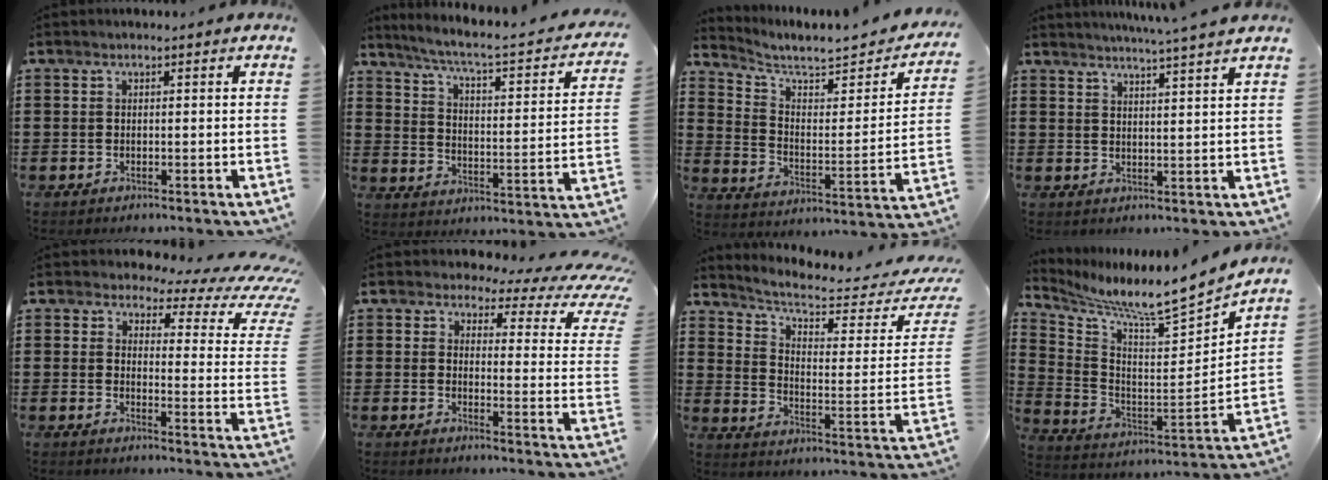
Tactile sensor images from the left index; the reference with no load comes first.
{"total": 4.0, "force": [2.9, 0.0, 2.7], "torque": [-0.070, -0.033, 0.037]}
{"total": 5.2, "force": [4.5, 1.0, 2.3], "torque": [-0.071, -0.033, 0.071]}
{"total": 3.8, "force": [3.6, -1.1, 0.9], "torque": [-0.028, -0.018, 0.062]}
{"total": 4.5, "force": [2.8, 2.2, 2.9], "torque": [-0.054, -0.015, 0.041]}
{"total": 4.2, "force": [2.6, 2.3, 2.4], "torque": [-0.054, -0.009, 0.038]}
{"total": 5.1, "force": [4.2, 1.1, 2.8], "torque": [-0.076, -0.036, 0.068]}
{"total": 6.0, "force": [5.8, -0.6, 1.4], "torque": [-0.057, -0.068, 0.083]}